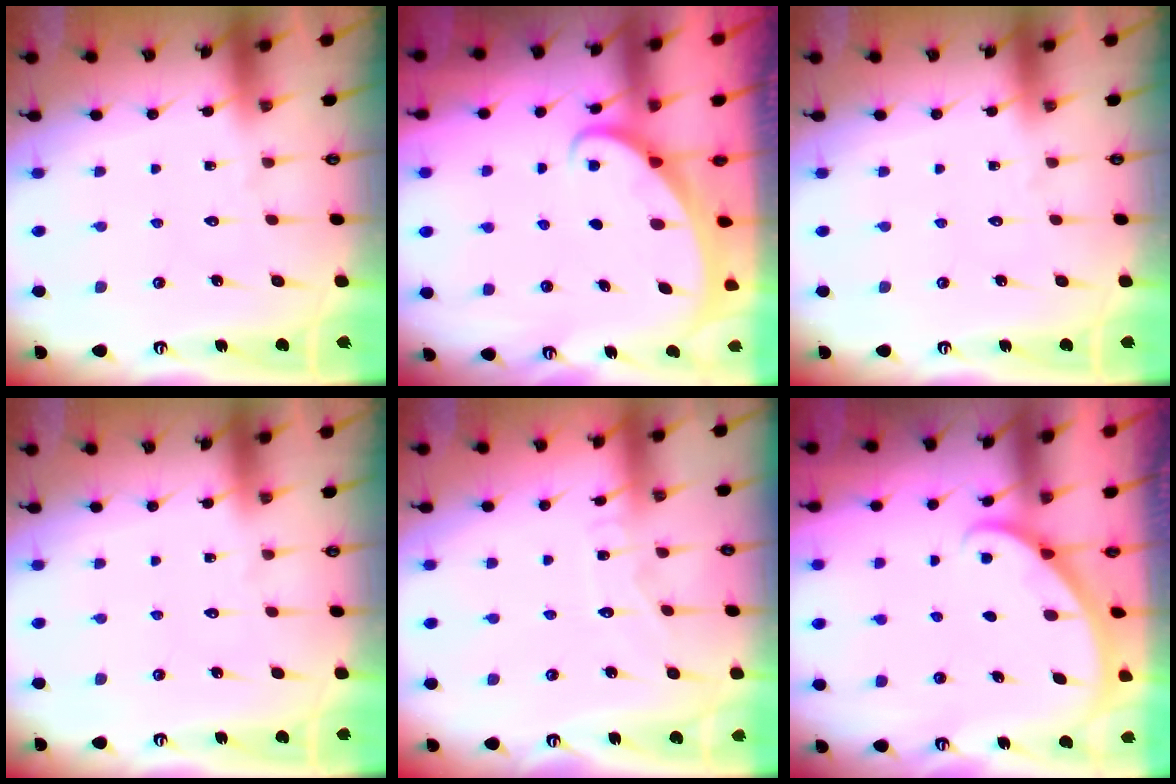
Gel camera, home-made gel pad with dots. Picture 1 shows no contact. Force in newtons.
{"total": 1.7, "press": 1.7, "slide": 0.2}
{"total": 0.0}
{"total": 0.0}
{"total": 4.5, "press": 4.5, "slide": 0.1}
{"total": 3.1, "press": 3.0, "slide": 0.3}